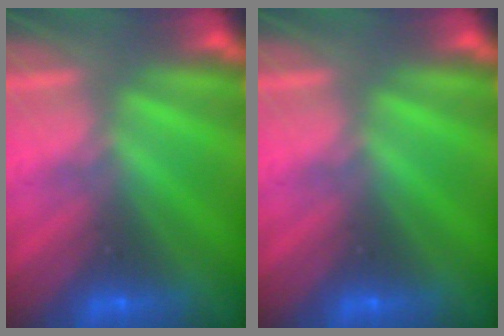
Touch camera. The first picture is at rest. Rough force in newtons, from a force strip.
{"total": 0.0}